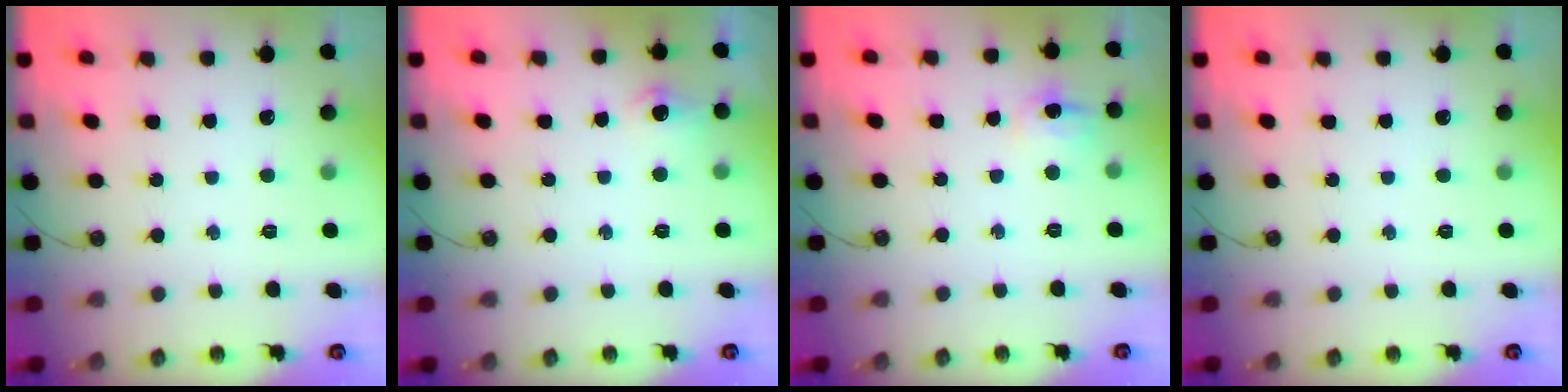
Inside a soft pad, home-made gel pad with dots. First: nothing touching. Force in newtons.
{"total": 7.2, "press": 7.2, "slide": 1.0}
{"total": 8.7, "press": 8.7, "slide": 0.2}
{"total": 0.0}